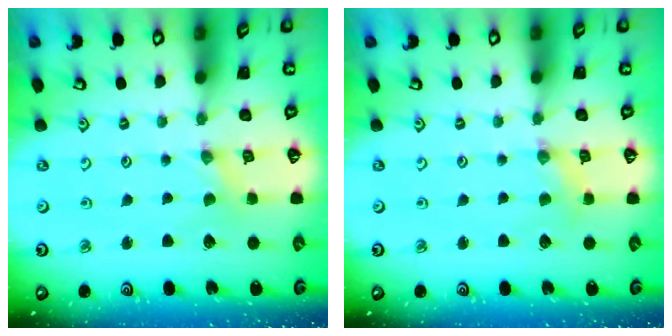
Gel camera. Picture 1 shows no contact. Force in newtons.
{"total": 2.3, "press": 2.2, "slide": 0.3}